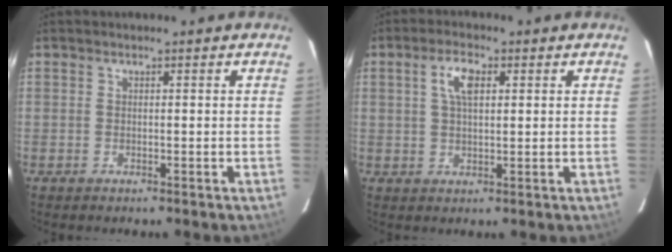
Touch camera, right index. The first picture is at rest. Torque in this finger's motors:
{"motor_torque": [0.57, 0.09, 0.37, 0.09]}